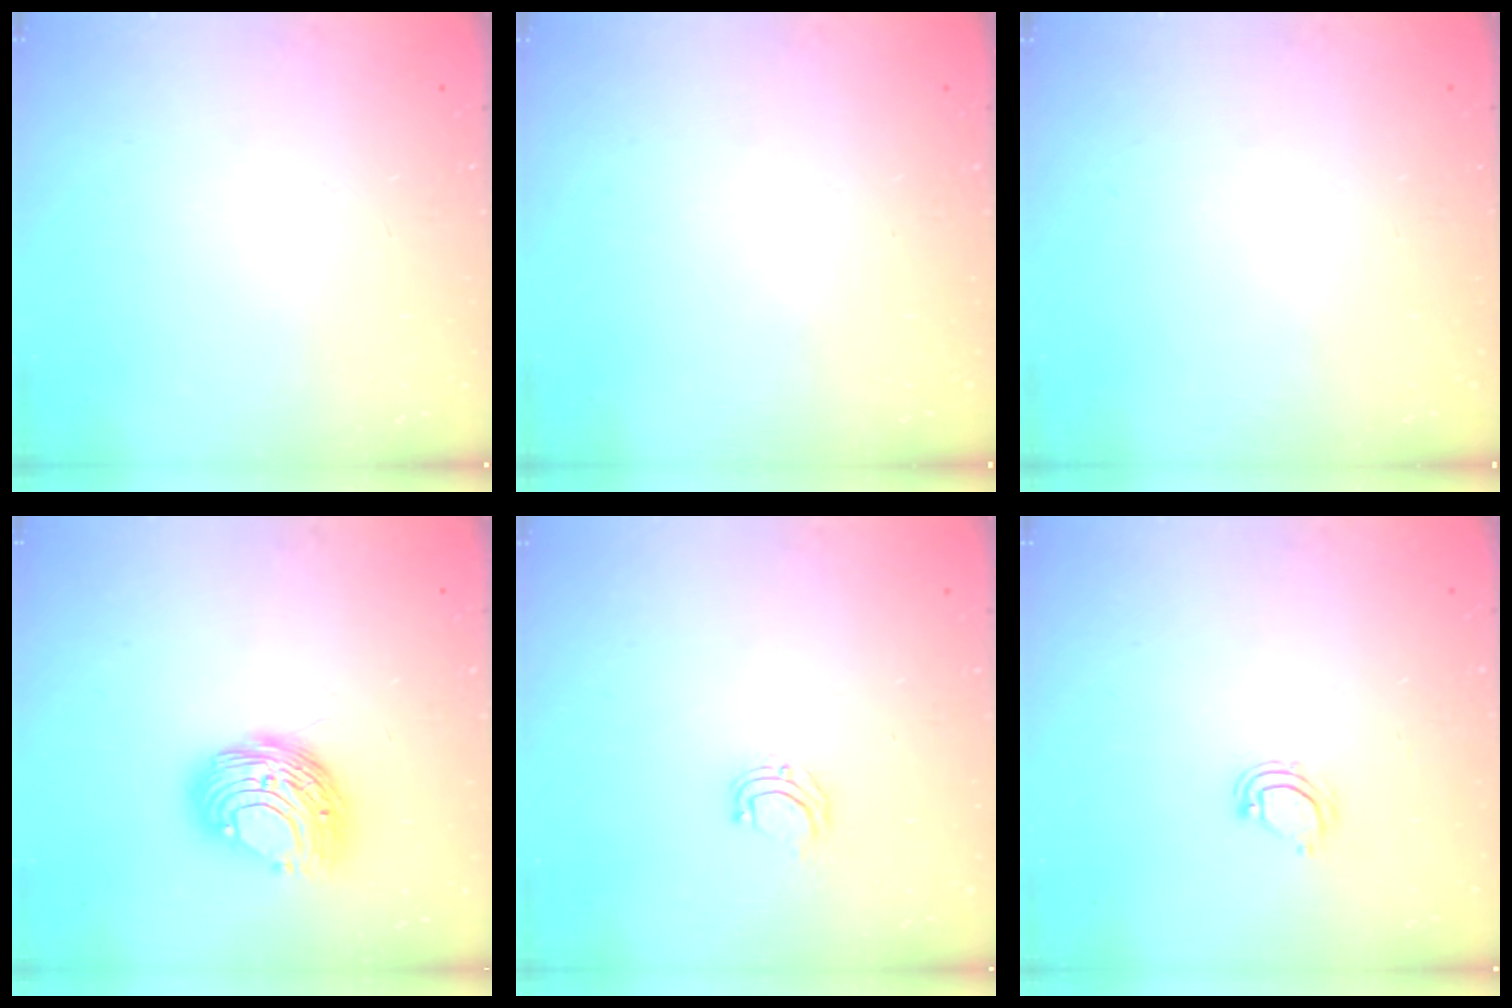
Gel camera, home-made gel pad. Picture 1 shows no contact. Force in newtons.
{"total": 0.0}
{"total": 0.0}
{"total": 10.1, "press": 10.1, "slide": 0.8}
{"total": 4.8, "press": 4.8, "slide": 0.3}
{"total": 4.8, "press": 4.8, "slide": 0.4}